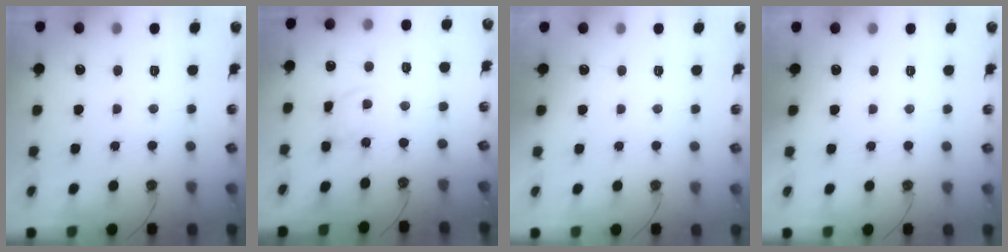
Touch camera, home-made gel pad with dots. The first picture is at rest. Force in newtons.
{"total": 5.8, "press": 5.8, "slide": 0.5}
{"total": 0.0}
{"total": 0.0}